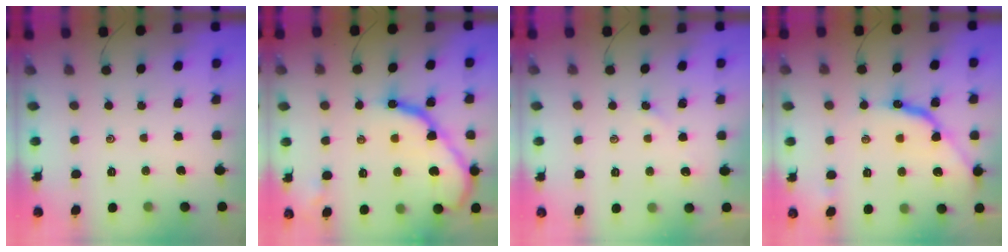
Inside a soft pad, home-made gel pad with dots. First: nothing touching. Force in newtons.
{"total": 16.7, "press": 16.6, "slide": 1.6}
{"total": 2.2, "press": 2.2, "slide": 0.4}
{"total": 11.8, "press": 11.7, "slide": 1.2}